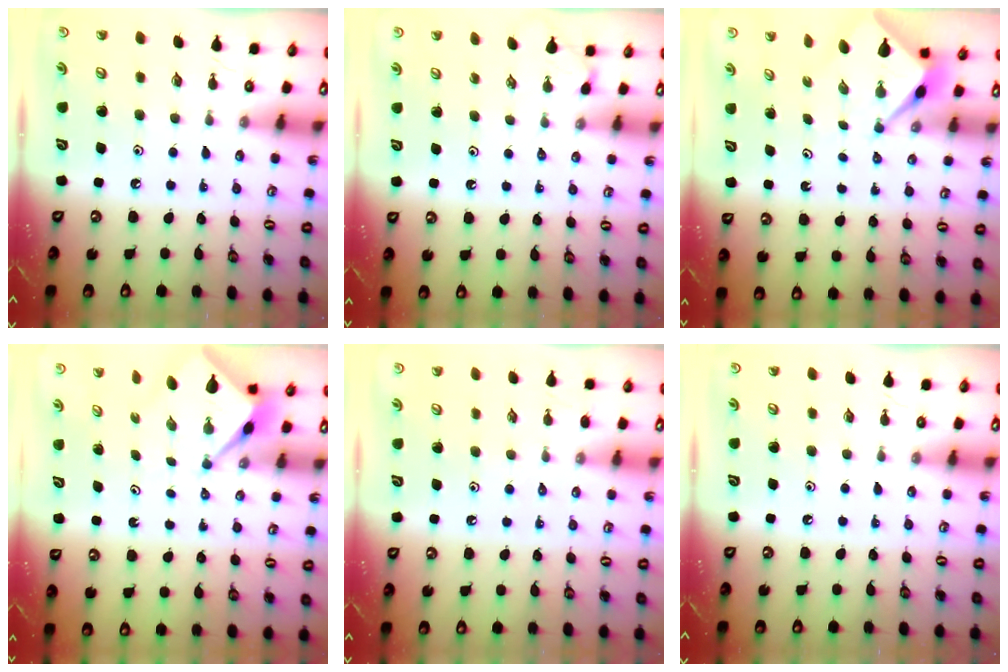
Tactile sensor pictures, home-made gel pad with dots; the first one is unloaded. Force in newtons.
{"total": 2.4, "press": 2.4, "slide": 0.3}
{"total": 2.6, "press": 2.6, "slide": 0.1}
{"total": 2.5, "press": 2.5, "slide": 0.2}
{"total": 3.8, "press": 3.8, "slide": 0.6}
{"total": 0.0}